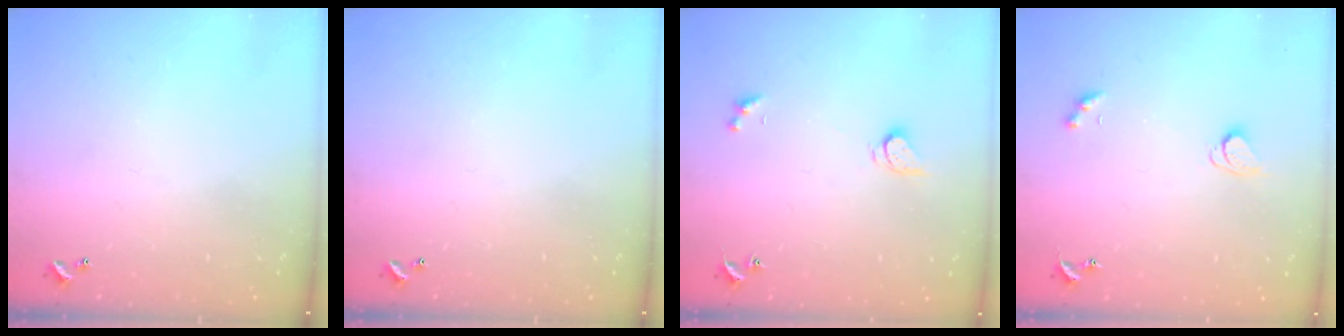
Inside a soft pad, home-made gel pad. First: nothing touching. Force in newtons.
{"total": 0.0}
{"total": 2.9, "press": 2.9, "slide": 0.5}
{"total": 2.4, "press": 2.3, "slide": 0.6}